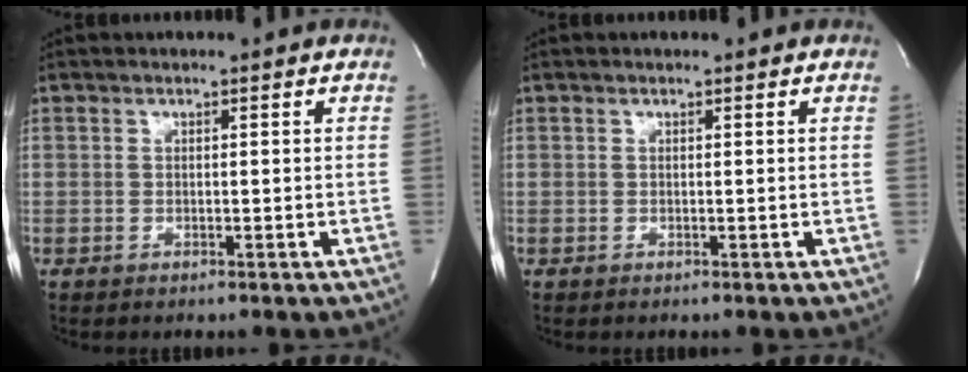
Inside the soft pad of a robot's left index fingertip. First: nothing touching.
{"total": 0.0}